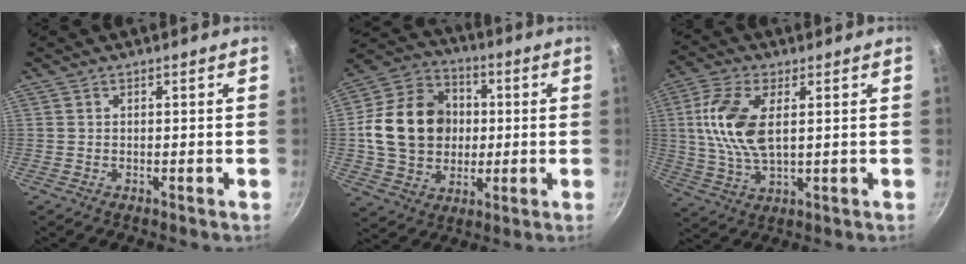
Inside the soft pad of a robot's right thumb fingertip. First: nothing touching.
{"total": 18.5, "force": [0.8, 15.2, 10.6], "torque": [-0.157, 0.023, 0.013]}
{"total": 11.9, "force": [2.2, 5.7, 10.1], "torque": [-0.208, 0.002, 0.043]}